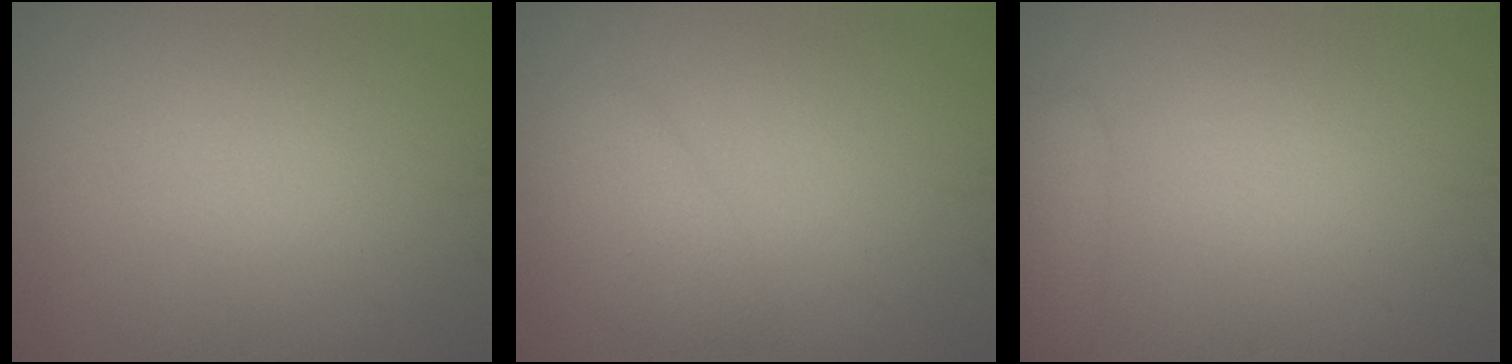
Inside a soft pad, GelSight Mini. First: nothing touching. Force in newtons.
{"total": 2.0, "press": 2.0, "slide": 0.2}
{"total": 2.5, "press": 2.5, "slide": 0.2}